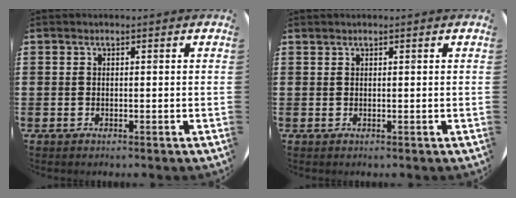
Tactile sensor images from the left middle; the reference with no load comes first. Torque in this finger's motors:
{"motor_torque": [-0.23, -0.10, -0.07, 0.01]}